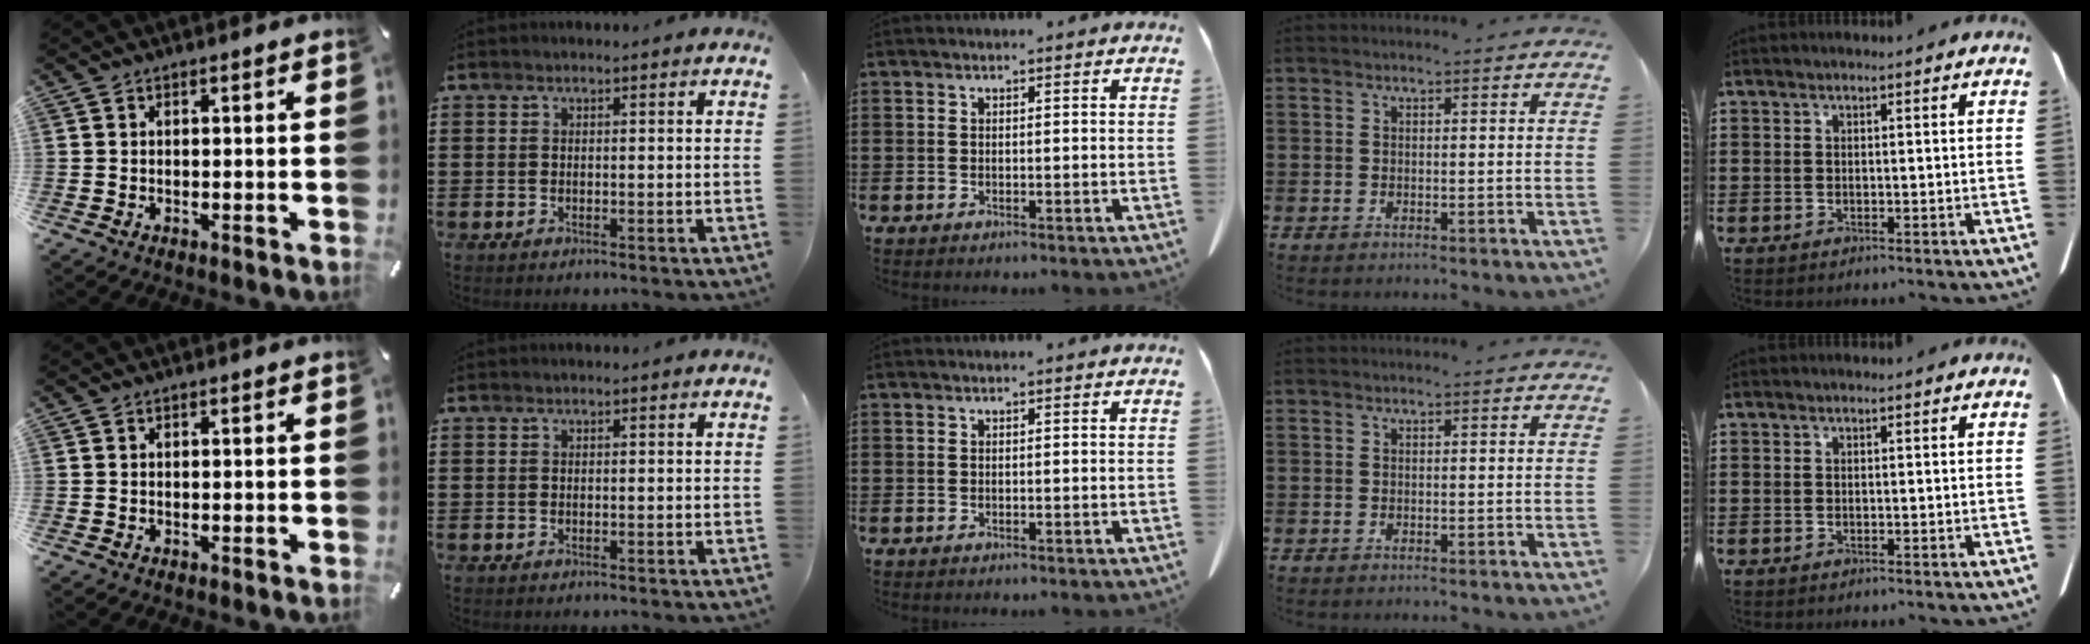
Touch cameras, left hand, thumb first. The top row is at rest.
{}